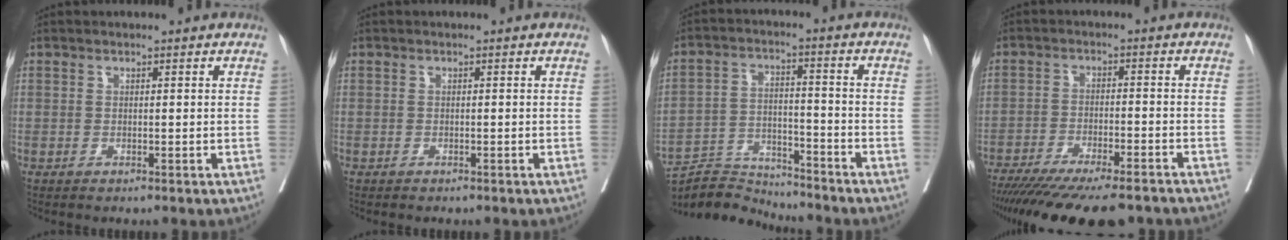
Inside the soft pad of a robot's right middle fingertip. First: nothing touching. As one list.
[{"total": 0.6, "force": [-0.5, 0.3, 0.2], "torque": [-0.008, 0.001, -0.009]}, {"total": 8.8, "force": [-8.7, 0.9, -0.7], "torque": [0.007, 0.015, -0.160]}, {"total": 19.6, "force": [-16.8, 3.1, 9.7], "torque": [-0.149, -0.035, -0.241]}]